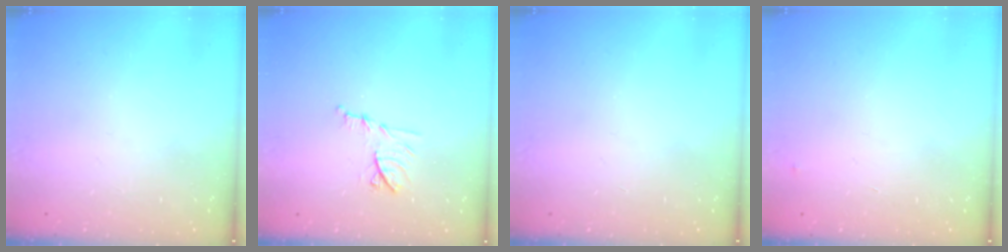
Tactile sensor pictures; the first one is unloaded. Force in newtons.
{"total": 9.4, "press": 9.4, "slide": 0.1}
{"total": 0.0}
{"total": 2.5, "press": 2.5, "slide": 0.4}